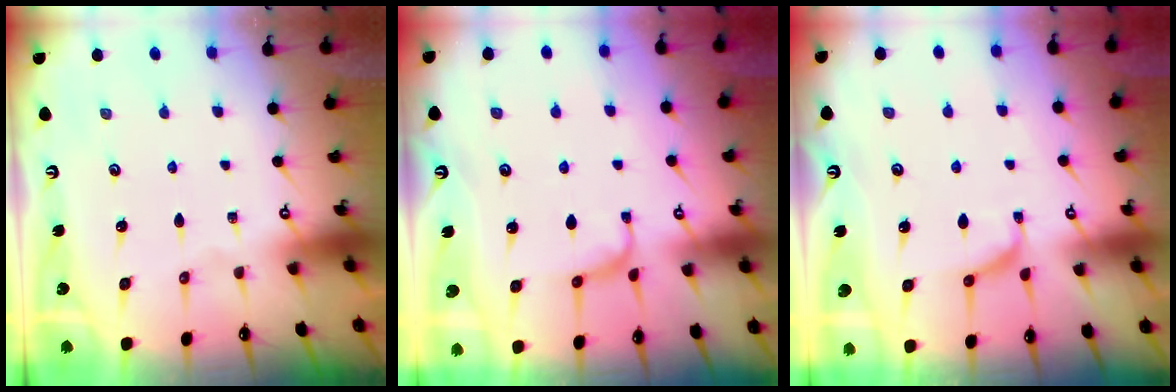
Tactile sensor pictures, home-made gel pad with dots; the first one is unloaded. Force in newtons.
{"total": 0.9, "press": 0.2, "slide": 0.9}
{"total": 1.0, "press": 0.7, "slide": 0.7}